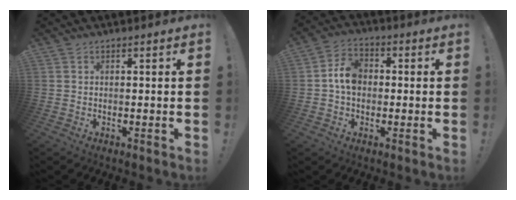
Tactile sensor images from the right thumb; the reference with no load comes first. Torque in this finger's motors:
{"motor_torque": [0.87, 0.93, 0.59, -0.15, 0.03]}